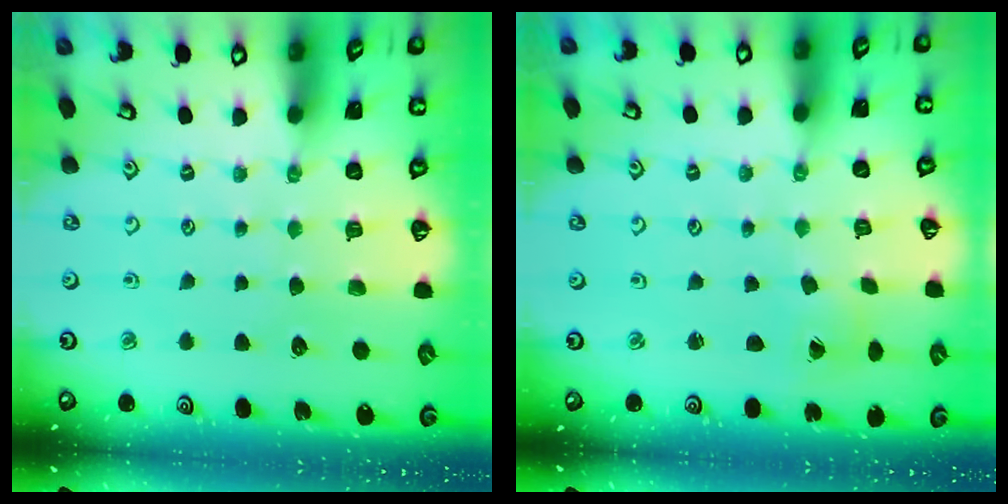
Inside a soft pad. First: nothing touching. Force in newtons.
{"total": 0.5, "press": 0.5, "slide": 0.1}